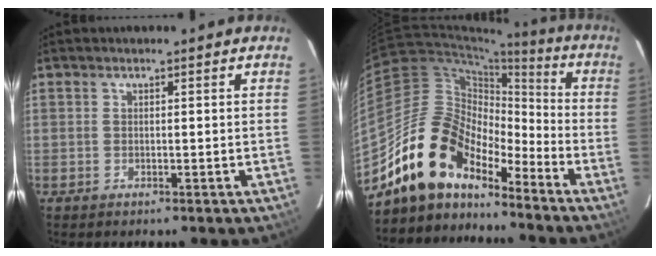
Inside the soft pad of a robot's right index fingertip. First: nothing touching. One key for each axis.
{"total": 15.8, "fx": -13.0, "fy": 6.8, "fz": 5.8, "tx": -0.112, "ty": 0.018, "tz": -0.243}